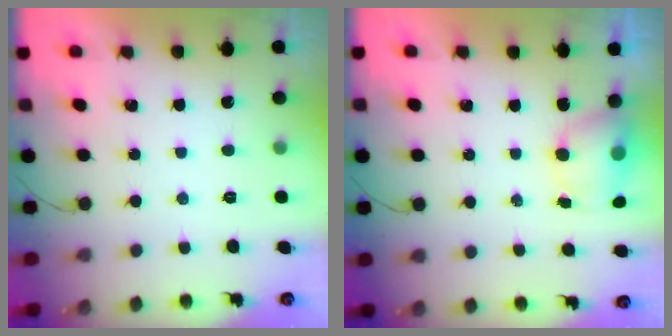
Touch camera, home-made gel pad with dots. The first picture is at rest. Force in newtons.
{"total": 6.4, "press": 6.3, "slide": 0.8}